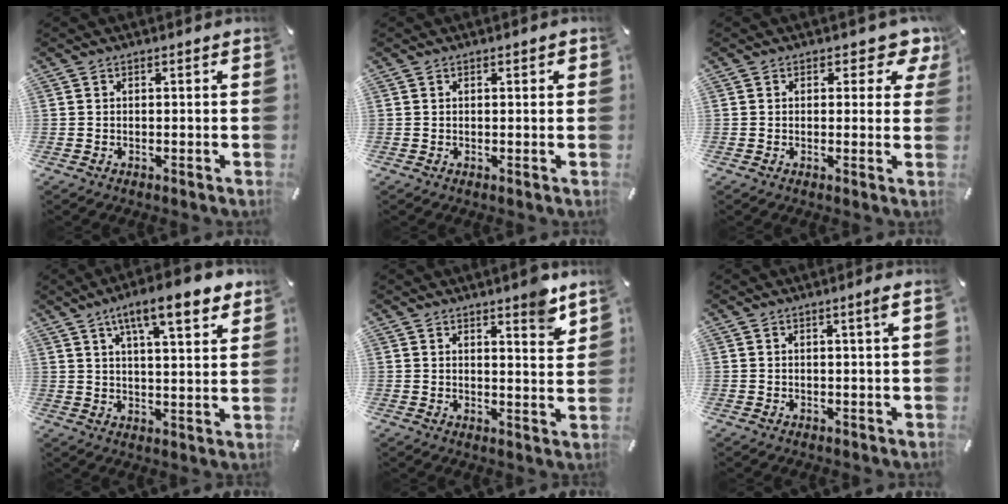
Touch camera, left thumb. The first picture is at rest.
{"total": 0.6, "force": [0.3, 0.3, 0.5], "torque": [-0.009, 0.003, 0.004]}
{"total": 4.5, "force": [2.5, 2.7, 2.5], "torque": [-0.019, -0.010, 0.036]}
{"total": 11.9, "force": [7.6, 3.2, 8.5], "torque": [-0.131, -0.033, 0.126]}
{"total": 6.1, "force": [5.1, 1.4, 3.0], "torque": [-0.031, -0.038, 0.084]}
{"total": 2.2, "force": [0.8, 0.0, 2.1], "torque": [-0.039, 0.001, 0.012]}